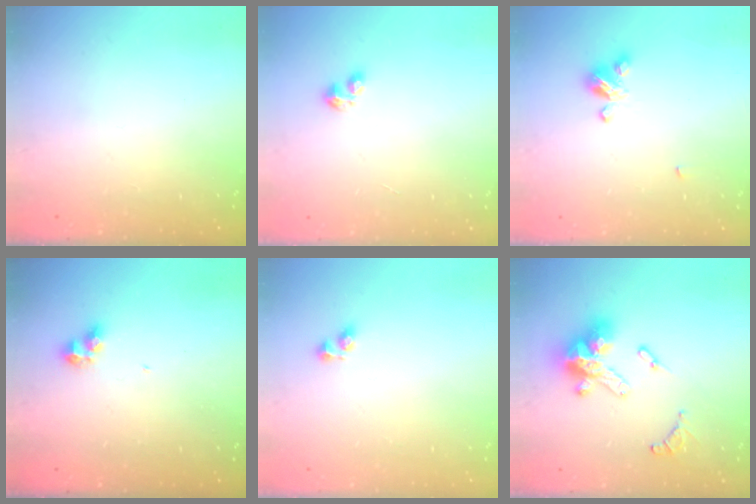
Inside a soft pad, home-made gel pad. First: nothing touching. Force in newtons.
{"total": 2.8, "press": 2.8, "slide": 0.5}
{"total": 5.1, "press": 5.0, "slide": 0.5}
{"total": 4.7, "press": 4.7, "slide": 0.3}
{"total": 4.0, "press": 4.0, "slide": 0.3}
{"total": 15.9, "press": 15.8, "slide": 2.0}